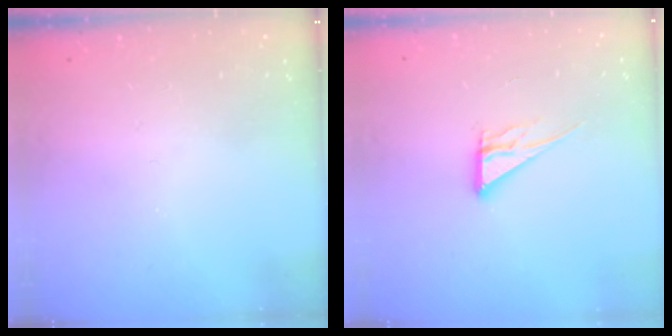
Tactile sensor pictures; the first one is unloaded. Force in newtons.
{"total": 7.1, "press": 7.1, "slide": 0.2}